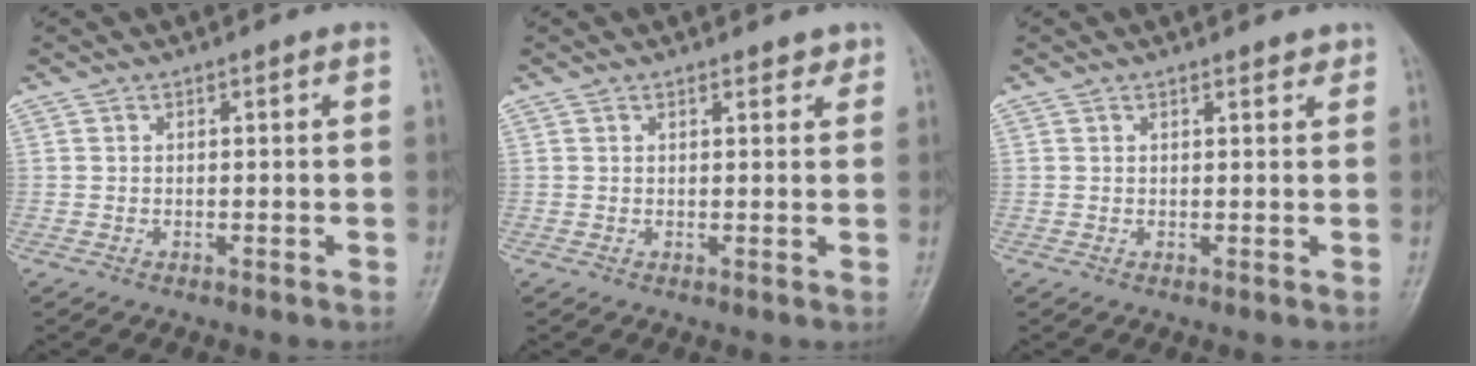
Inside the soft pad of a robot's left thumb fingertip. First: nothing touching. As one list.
[{"total": 2.0, "force": [1.5, 0.9, 0.9], "torque": [-0.001, -0.007, 0.016]}, {"total": 1.4, "force": [1.1, 0.5, 0.7], "torque": [-0.007, -0.006, 0.015]}]